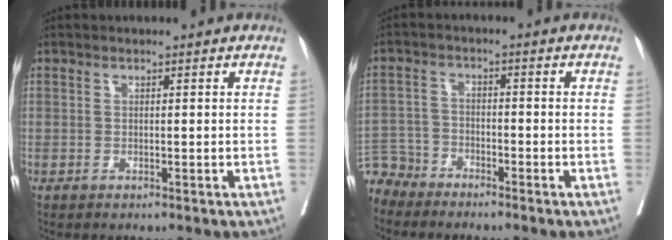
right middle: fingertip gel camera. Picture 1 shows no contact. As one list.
[{"total": 5.8, "force": [-5.4, 1.9, -0.4], "torque": [0.012, -0.002, -0.112]}]